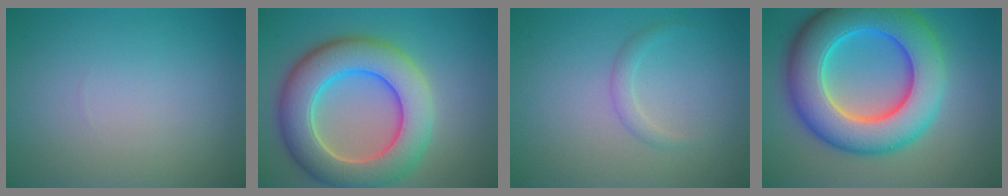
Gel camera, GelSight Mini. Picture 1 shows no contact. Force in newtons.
{"total": 9.8, "press": 9.8, "slide": 0.5}
{"total": 1.2, "press": 1.2, "slide": 0.1}
{"total": 12.0, "press": 12.0, "slide": 0.2}